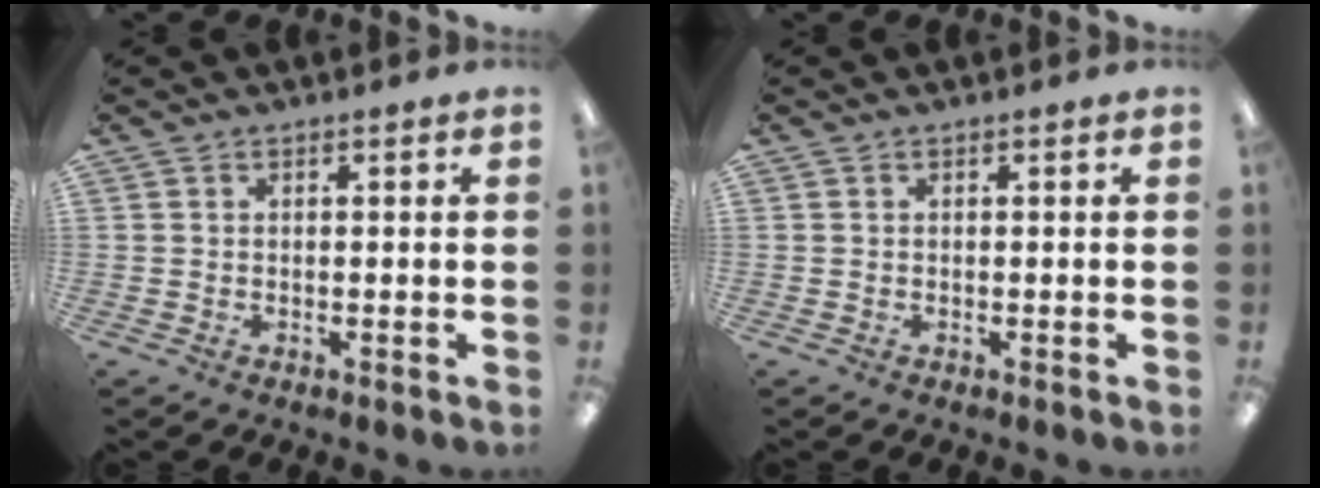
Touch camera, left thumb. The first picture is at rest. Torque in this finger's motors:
{"motor_torque": [0.01, 0.01, -0.01, -0.01, 0.00]}